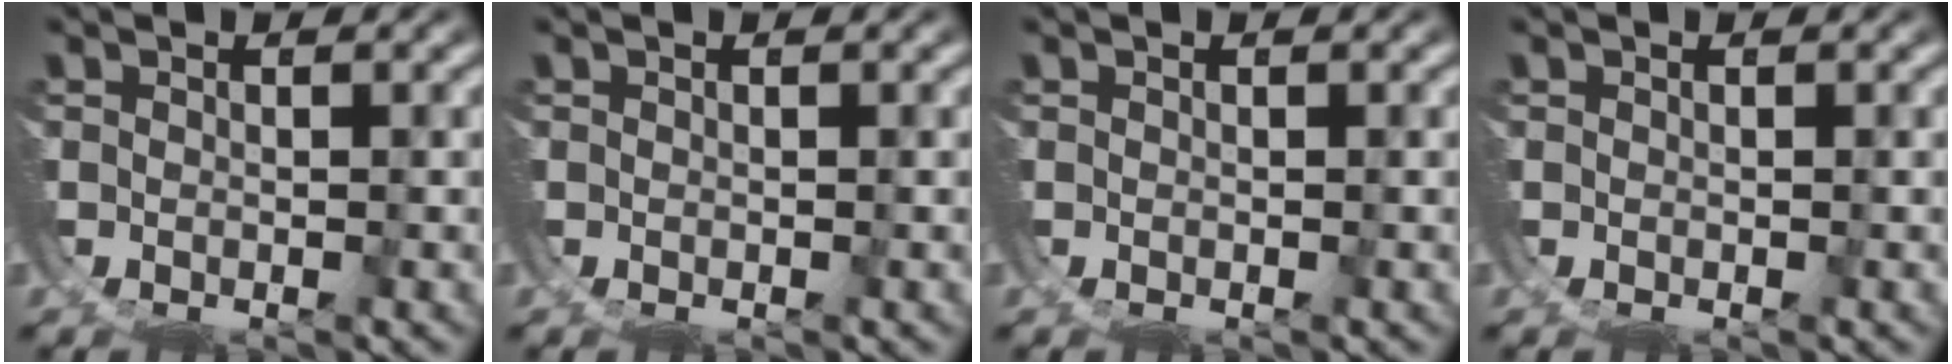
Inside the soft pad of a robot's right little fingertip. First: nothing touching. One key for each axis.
{"total": 0.0}
{"total": 0.0}
{"total": 0.0}